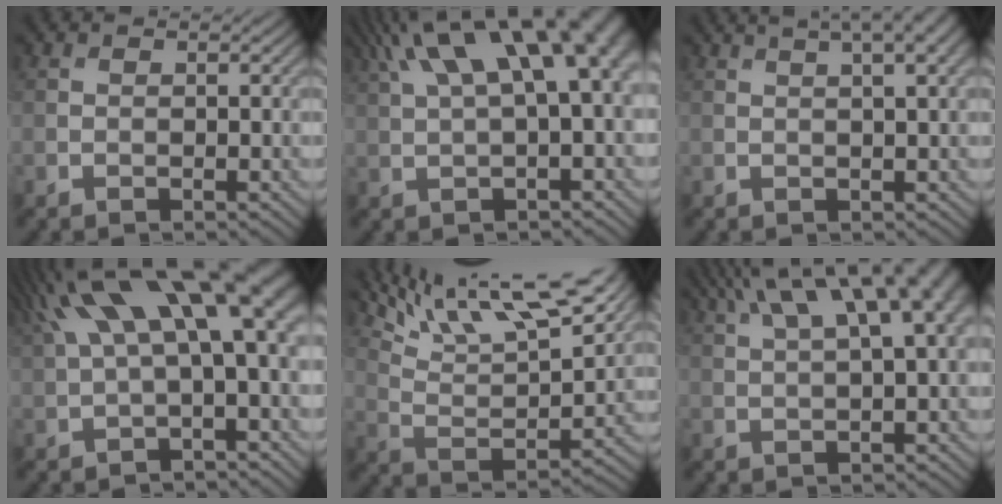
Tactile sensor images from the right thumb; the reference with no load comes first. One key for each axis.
{"total": 13.7, "fx": 5.4, "fy": 4.6, "fz": 11.6, "tx": -0.206, "ty": 0.026, "tz": 0.096}
{"total": 6.3, "fx": 3.4, "fy": 1.6, "fz": 5.1, "tx": -0.060, "ty": 0.024, "tz": 0.034}
{"total": 14.1, "fx": 4.2, "fy": 4.6, "fz": 12.6, "tx": -0.233, "ty": 0.021, "tz": 0.085}
{"total": 17.6, "fx": 13.2, "fy": 4.1, "fz": 10.8, "tx": -0.192, "ty": 0.002, "tz": 0.204}
{"total": 12.7, "fx": 6.1, "fy": 3.9, "fz": 10.5, "tx": -0.172, "ty": 0.034, "tz": 0.096}